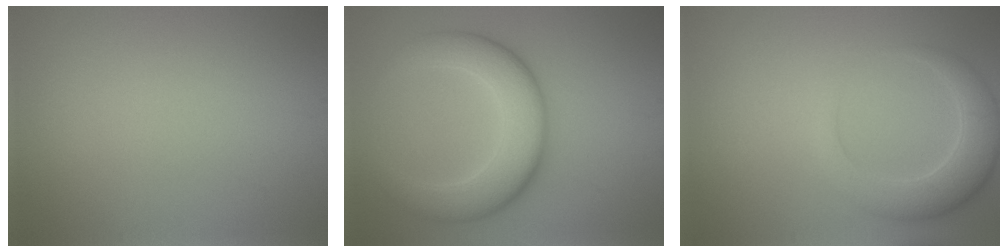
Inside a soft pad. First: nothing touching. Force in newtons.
{"total": 7.7, "press": 7.7, "slide": 0.3}
{"total": 4.2, "press": 4.2, "slide": 0.2}